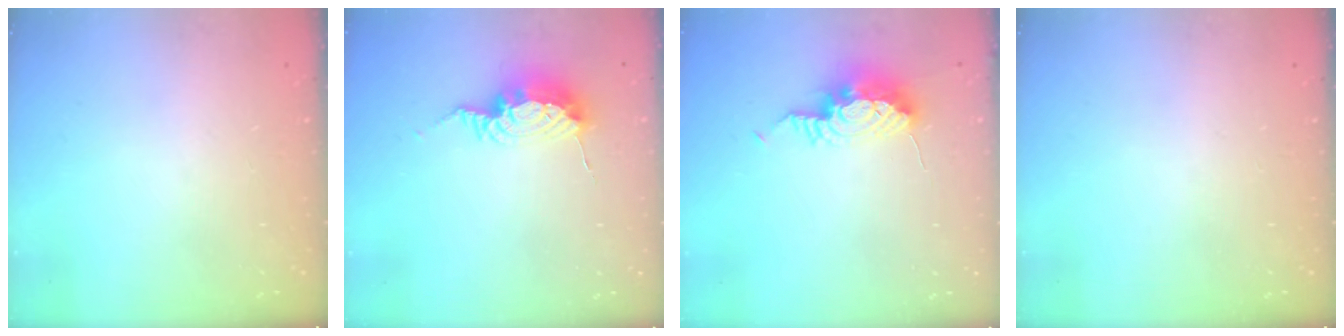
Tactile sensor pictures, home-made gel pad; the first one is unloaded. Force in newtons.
{"total": 9.3, "press": 9.2, "slide": 1.0}
{"total": 10.6, "press": 10.3, "slide": 2.3}
{"total": 0.0}